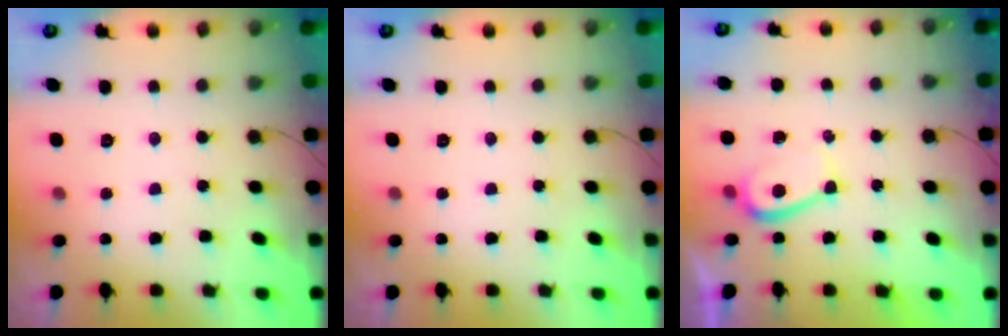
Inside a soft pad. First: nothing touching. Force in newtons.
{"total": 0.0}
{"total": 3.2, "press": 3.2, "slide": 0.6}